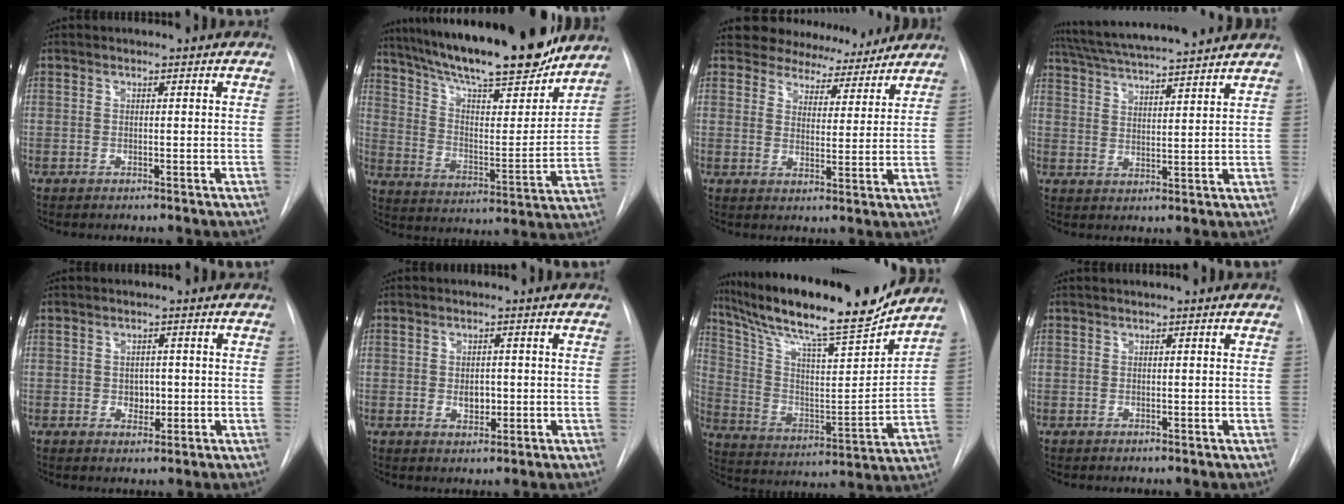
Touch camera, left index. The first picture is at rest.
{"total": 25.3, "force": [21.4, 4.1, 12.9], "torque": [-0.224, -0.012, 0.319]}
{"total": 9.2, "force": [8.5, 3.4, 0.6], "torque": [0.009, -0.002, 0.107]}
{"total": 16.0, "force": [14.3, 0.4, 7.1], "torque": [-0.131, 0.023, 0.220]}
{"total": 2.2, "force": [-0.2, 1.8, 1.3], "torque": [-0.016, -0.001, 0.000]}
{"total": 2.6, "force": [-0.3, 1.8, 1.9], "torque": [-0.027, -0.004, 0.000]}
{"total": 22.8, "force": [19.7, 1.5, 11.4], "torque": [-0.214, -0.029, 0.317]}
{"total": 0.0}